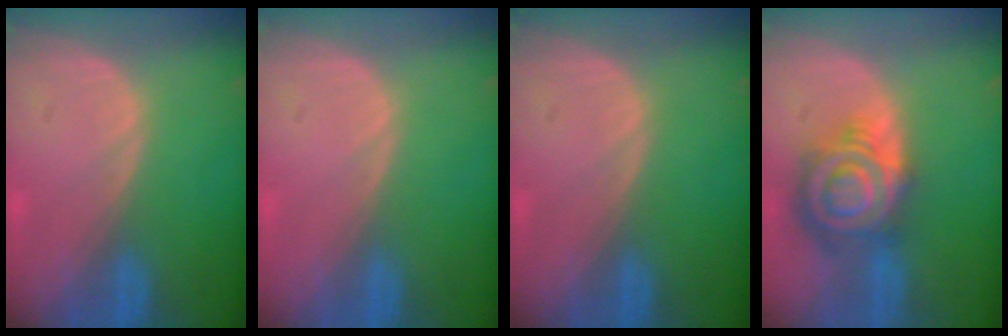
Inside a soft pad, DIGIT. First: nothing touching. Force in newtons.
{"total": 0.0}
{"total": 0.0}
{"total": 9.3, "press": 9.2, "slide": 0.6}